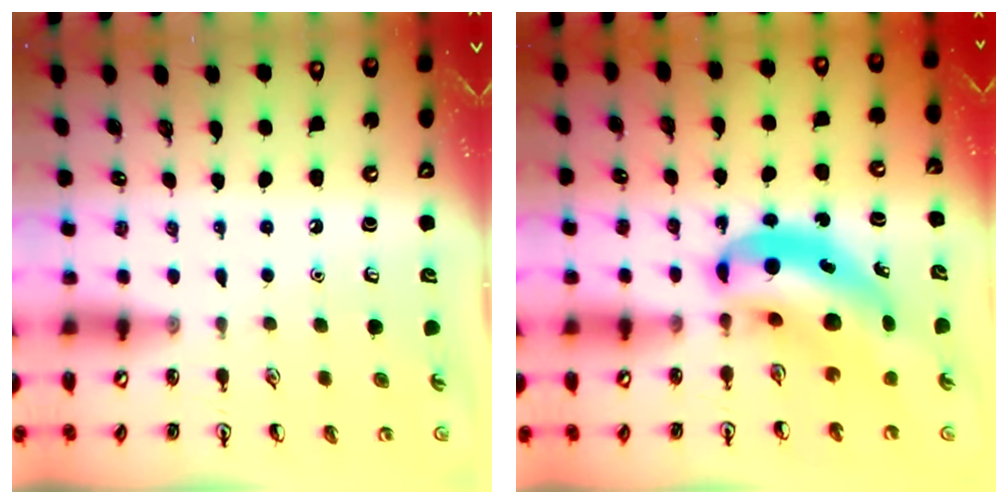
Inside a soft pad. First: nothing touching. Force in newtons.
{"total": 10.9, "press": 10.3, "slide": 3.5}